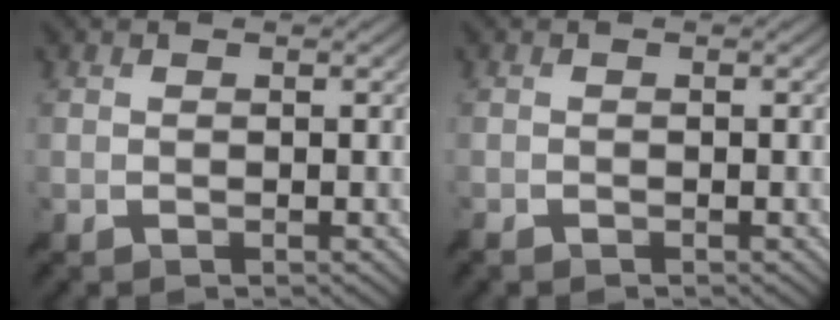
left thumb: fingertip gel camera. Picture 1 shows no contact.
{"total": 0.6, "force": [-0.6, 0.1, 0.1], "torque": [-0.001, -0.003, -0.013]}